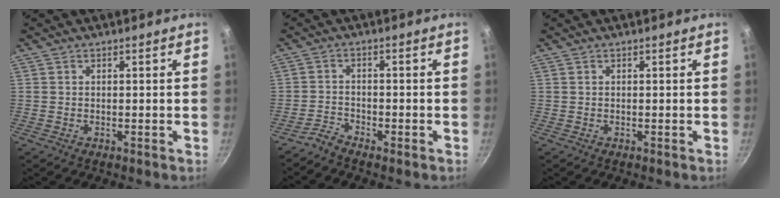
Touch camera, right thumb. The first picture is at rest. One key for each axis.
{"total": 2.6, "fx": -2.4, "fy": 0.6, "fz": 0.6, "tx": -0.017, "ty": 0.018, "tz": -0.054}
{"total": 0.0}